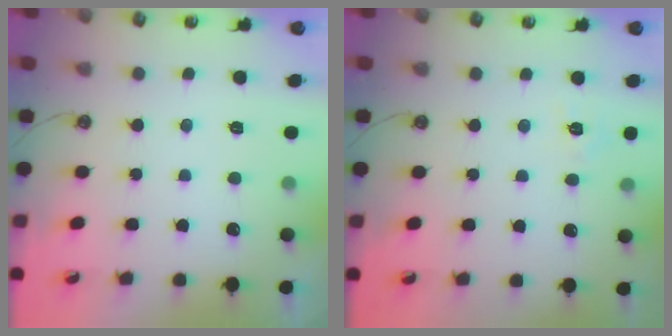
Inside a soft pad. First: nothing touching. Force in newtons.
{"total": 7.0, "press": 6.9, "slide": 0.7}